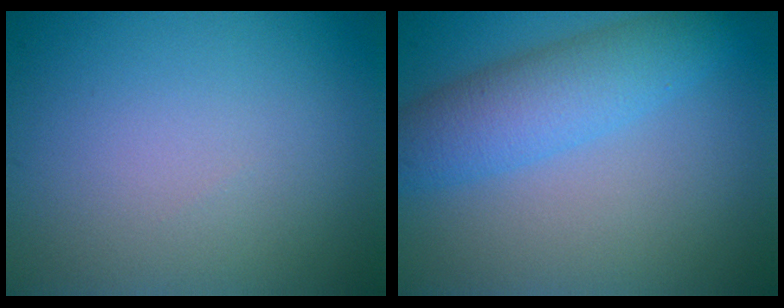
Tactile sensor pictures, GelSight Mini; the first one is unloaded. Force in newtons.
{"total": 5.1, "press": 5.1, "slide": 0.2}